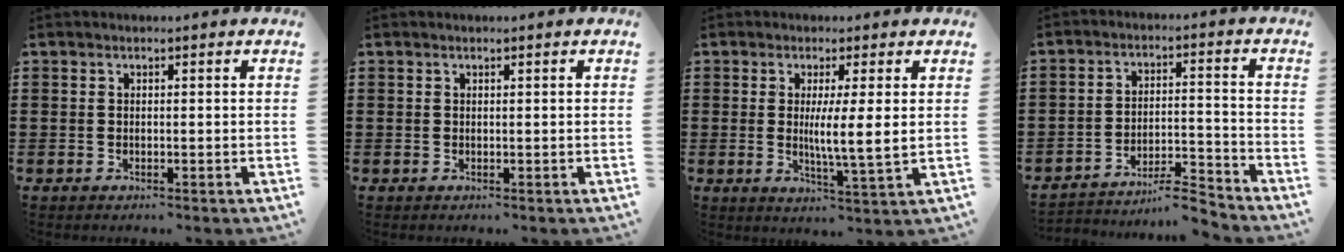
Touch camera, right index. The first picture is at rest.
{"total": 0.0}
{"total": 5.1, "force": [0.8, 0.0, 5.1], "torque": [-0.090, -0.010, 0.009]}
{"total": 6.5, "force": [-6.1, 0.9, 2.1], "torque": [-0.028, 0.010, -0.117]}